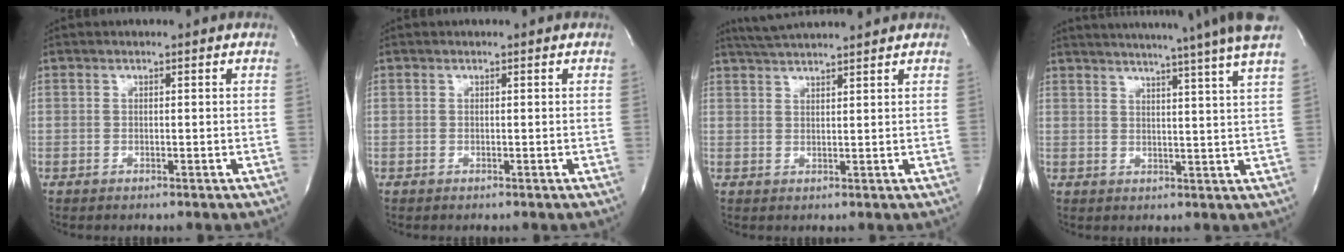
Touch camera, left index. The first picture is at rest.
{"total": 0.0}
{"total": 7.6, "force": [7.0, -0.5, 2.9], "torque": [-0.057, 0.028, 0.112]}
{"total": 16.1, "force": [13.7, -2.0, 8.2], "torque": [-0.129, -0.027, 0.167]}